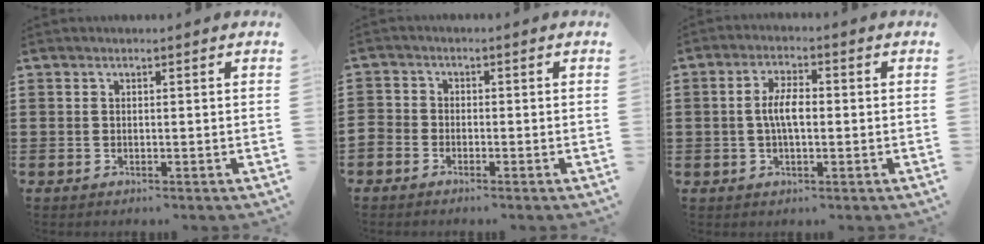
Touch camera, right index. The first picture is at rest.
{"total": 1.8, "force": [-1.6, 0.8, 0.0], "torque": [-0.005, 0.002, -0.037]}
{"total": 4.6, "force": [-0.3, 1.8, 4.2], "torque": [-0.091, -0.001, -0.010]}